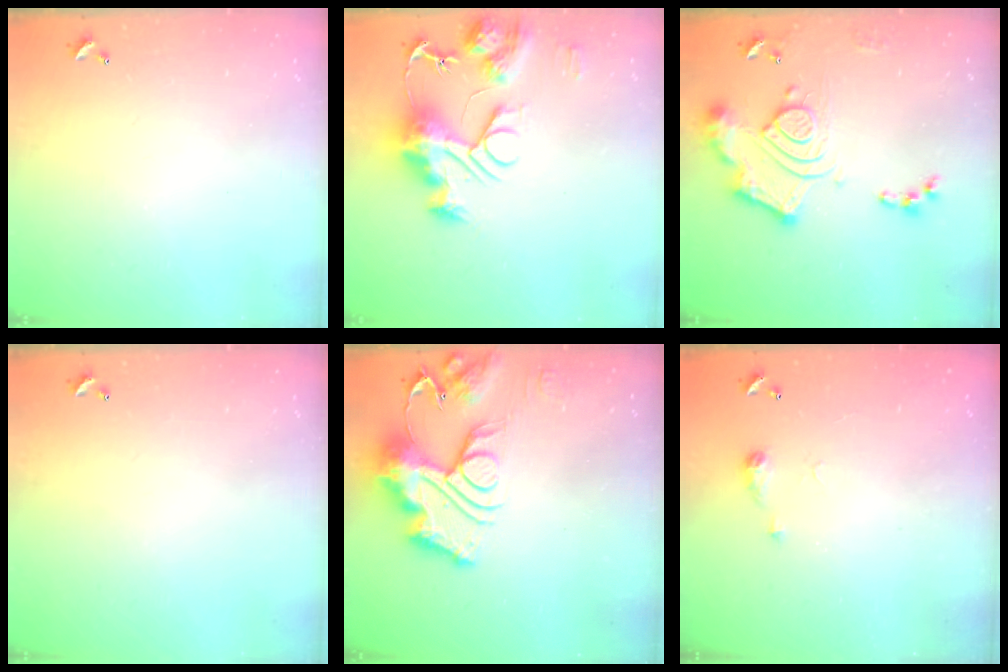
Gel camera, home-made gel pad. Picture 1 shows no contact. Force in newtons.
{"total": 14.8, "press": 14.7, "slide": 1.3}
{"total": 16.2, "press": 16.1, "slide": 1.9}
{"total": 0.0}
{"total": 17.9, "press": 17.8, "slide": 1.9}
{"total": 5.4, "press": 5.3, "slide": 0.8}